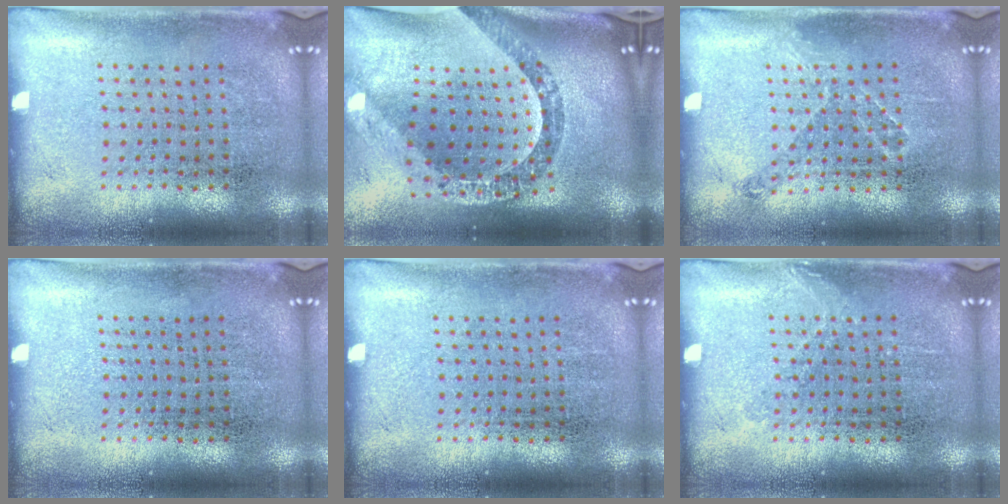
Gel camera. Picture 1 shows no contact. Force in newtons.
{"total": 2.6, "press": 2.0, "slide": 1.6}
{"total": 0.8, "press": 0.7, "slide": 0.4}
{"total": 0.0}
{"total": 0.0}
{"total": 0.8, "press": 0.8, "slide": 0.2}